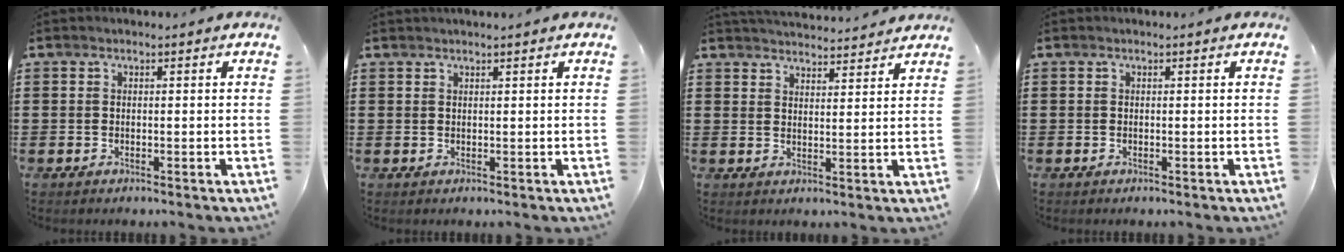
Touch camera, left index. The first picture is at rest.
{"total": 0.7, "force": [0.6, -0.1, 0.3], "torque": [-0.006, -0.002, 0.012]}
{"total": 3.6, "force": [3.6, 0.0, 0.2], "torque": [-0.015, -0.016, 0.064]}
{"total": 0.0}